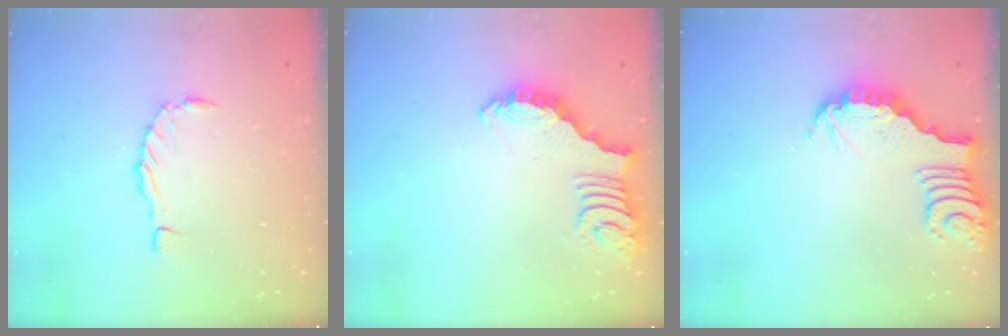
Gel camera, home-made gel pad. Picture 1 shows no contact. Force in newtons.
{"total": 2.7, "press": 2.7, "slide": 0.5}
{"total": 3.4, "press": 3.4, "slide": 0.2}